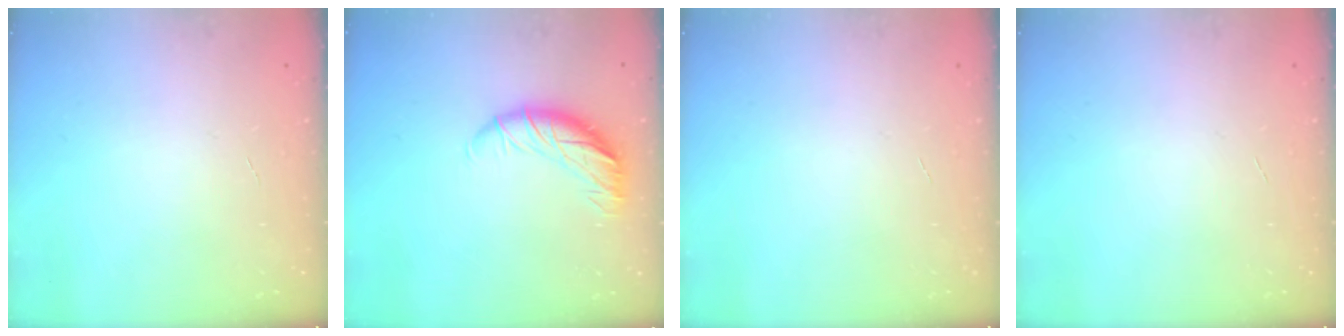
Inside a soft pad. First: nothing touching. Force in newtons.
{"total": 11.7, "press": 11.5, "slide": 2.0}
{"total": 0.0}
{"total": 0.0}